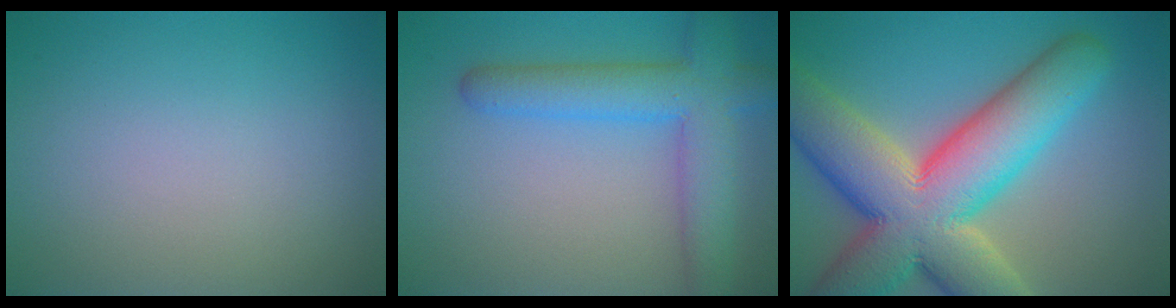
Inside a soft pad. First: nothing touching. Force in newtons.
{"total": 6.2, "press": 6.2, "slide": 0.2}
{"total": 14.7, "press": 14.7, "slide": 1.0}